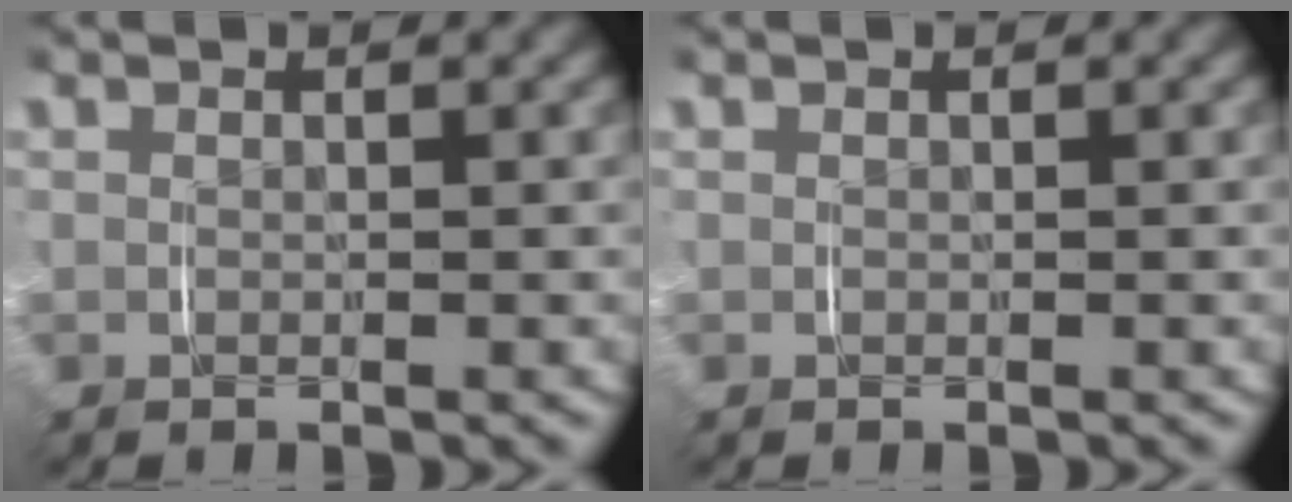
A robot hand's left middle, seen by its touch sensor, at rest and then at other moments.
{"total": 0.0}